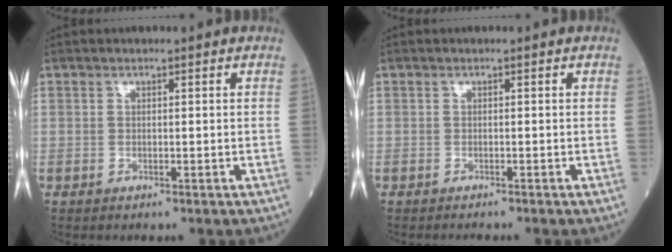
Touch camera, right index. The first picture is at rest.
{"total": 1.4, "force": [-1.2, -0.3, 0.5], "torque": [-0.004, 0.001, -0.017]}